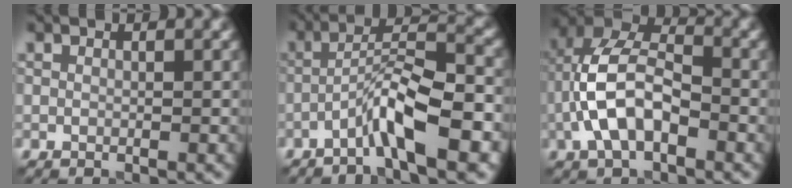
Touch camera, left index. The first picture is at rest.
{"total": 6.1, "force": [-3.3, 0.9, 5.1], "torque": [-0.092, 0.019, -0.064]}
{"total": 7.3, "force": [-2.3, 3.7, 5.9], "torque": [-0.119, 0.020, -0.047]}